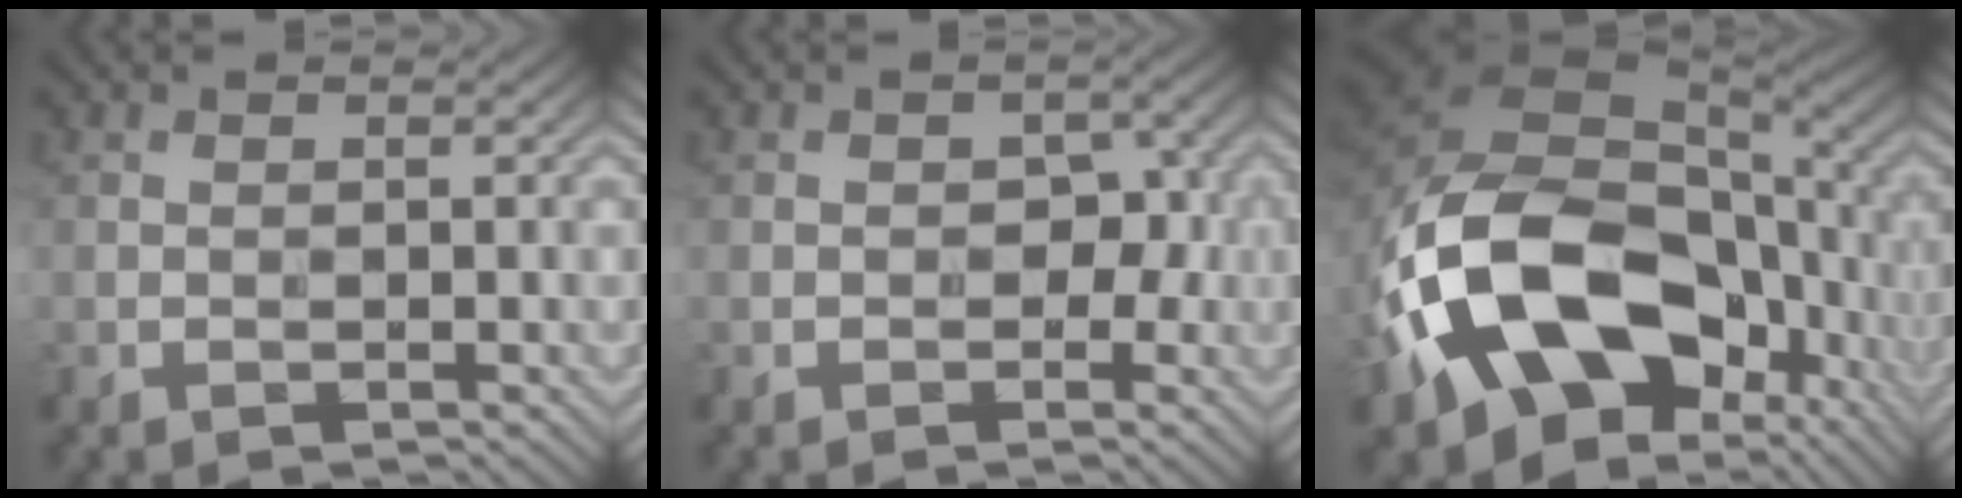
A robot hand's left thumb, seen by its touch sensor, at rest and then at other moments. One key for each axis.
{"total": 2.9, "fx": -0.8, "fy": 2.2, "fz": 1.7, "tx": -0.014, "ty": -0.002, "tz": -0.015}
{"total": 18.9, "fx": -6.2, "fy": 13.4, "fz": 11.9, "tx": -0.277, "ty": -0.043, "tz": -0.082}